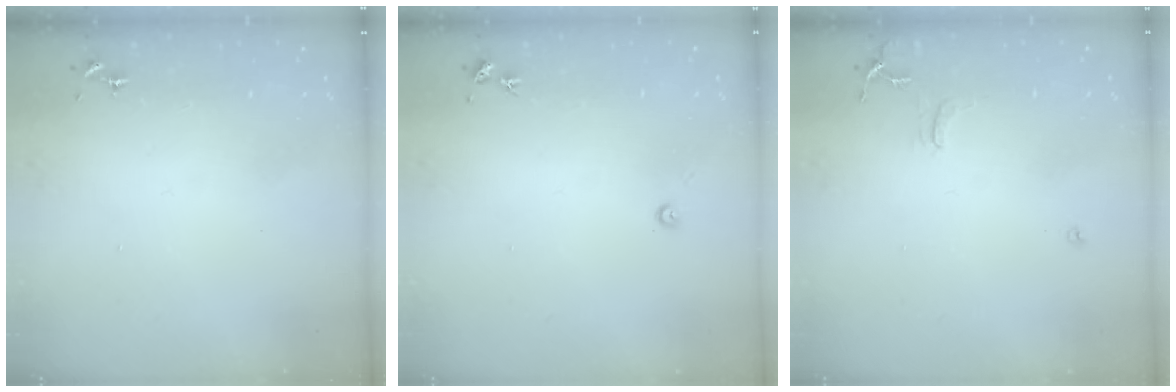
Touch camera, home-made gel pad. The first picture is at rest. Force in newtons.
{"total": 2.7, "press": 2.7, "slide": 0.2}
{"total": 7.2, "press": 7.2, "slide": 0.8}